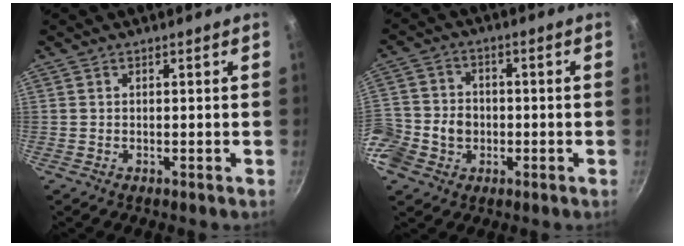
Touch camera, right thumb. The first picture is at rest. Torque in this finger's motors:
{"motor_torque": [1.47, 1.45, 1.33, -1.16, 0.12]}